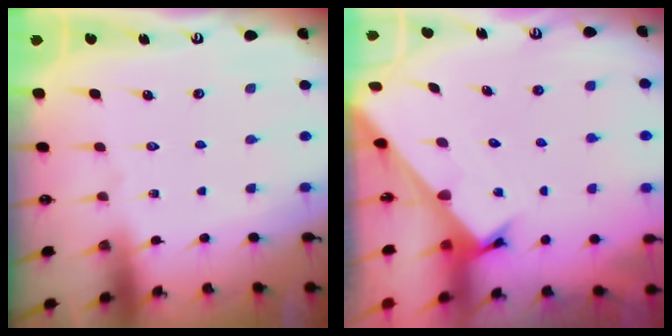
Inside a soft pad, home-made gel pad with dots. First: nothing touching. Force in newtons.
{"total": 2.6, "press": 2.6, "slide": 0.2}